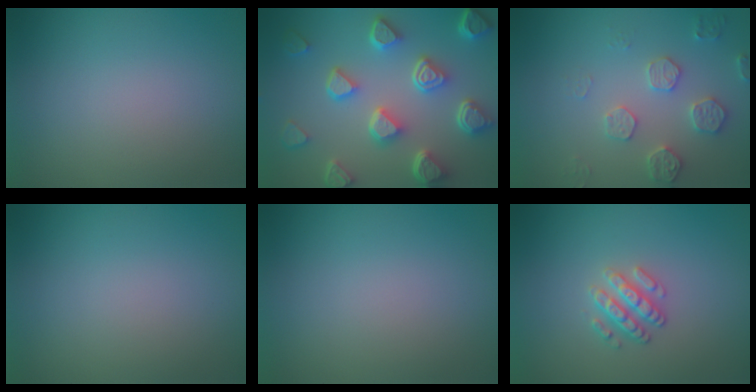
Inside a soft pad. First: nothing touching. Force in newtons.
{"total": 7.6, "press": 5.8, "slide": 4.9}
{"total": 3.2, "press": 3.1, "slide": 0.7}
{"total": 0.0}
{"total": 0.0}
{"total": 2.5, "press": 2.3, "slide": 0.9}